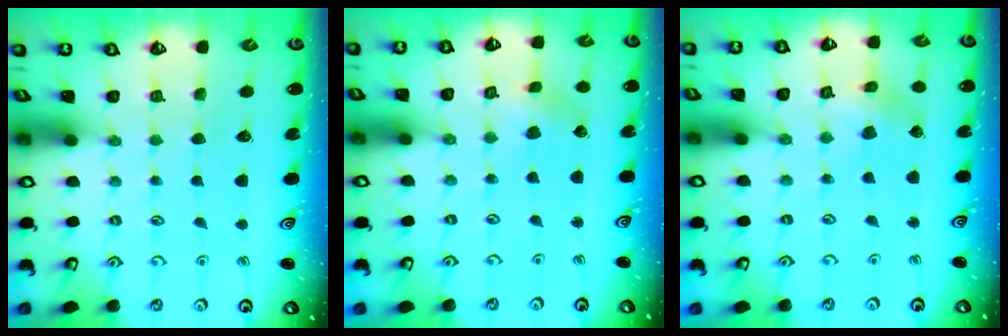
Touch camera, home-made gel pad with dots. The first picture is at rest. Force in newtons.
{"total": 2.5, "press": 2.4, "slide": 0.3}
{"total": 2.3, "press": 2.3, "slide": 0.2}